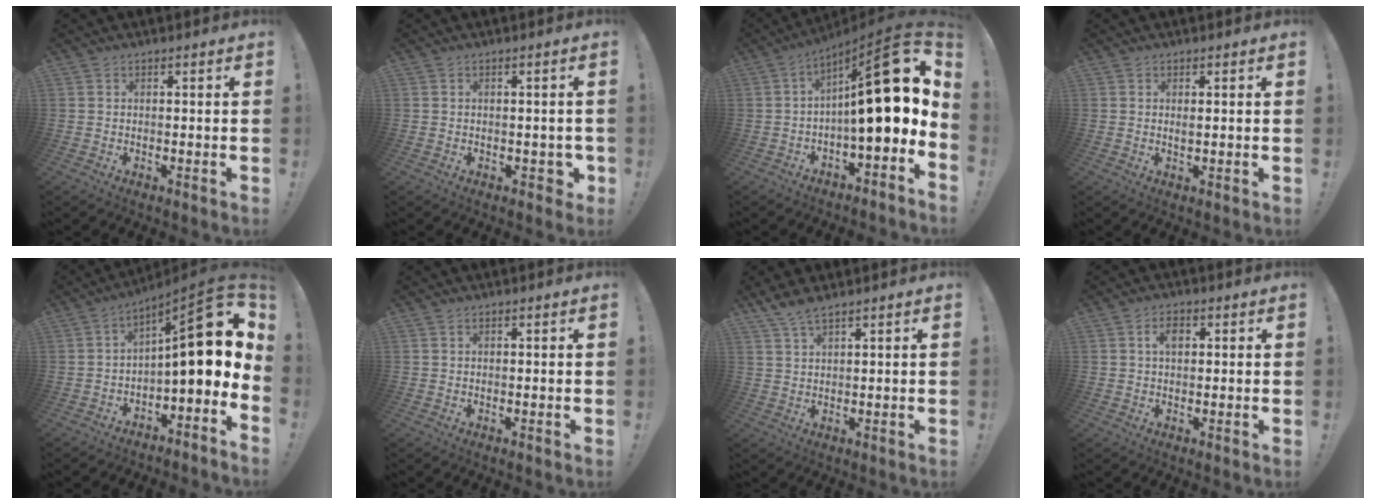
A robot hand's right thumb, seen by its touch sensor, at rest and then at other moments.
{"total": 3.1, "force": [-0.4, 2.4, 1.9], "torque": [-0.021, 0.008, -0.005]}
{"total": 20.9, "force": [2.8, 5.5, 20.0], "torque": [-0.284, -0.011, 0.046]}
{"total": 0.8, "force": [0.3, 0.4, 0.6], "torque": [-0.012, -0.001, 0.006]}
{"total": 16.1, "force": [3.0, 5.0, 15.0], "torque": [-0.199, -0.023, 0.044]}
{"total": 0.5, "force": [0.4, 0.2, 0.2], "torque": [-0.004, 0.001, 0.008]}
{"total": 4.5, "force": [3.7, 0.6, 2.5], "torque": [-0.064, -0.013, 0.070]}
{"total": 3.5, "force": [1.0, 2.2, 2.5], "torque": [-0.033, 0.000, 0.012]}